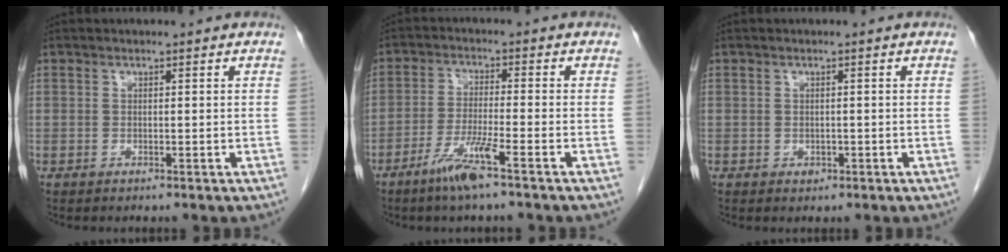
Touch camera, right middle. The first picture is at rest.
{"total": 6.2, "force": [-4.0, -0.4, 4.8], "torque": [-0.097, -0.011, -0.080]}
{"total": 0.8, "force": [-0.3, 0.7, 0.4], "torque": [-0.008, 0.000, -0.001]}